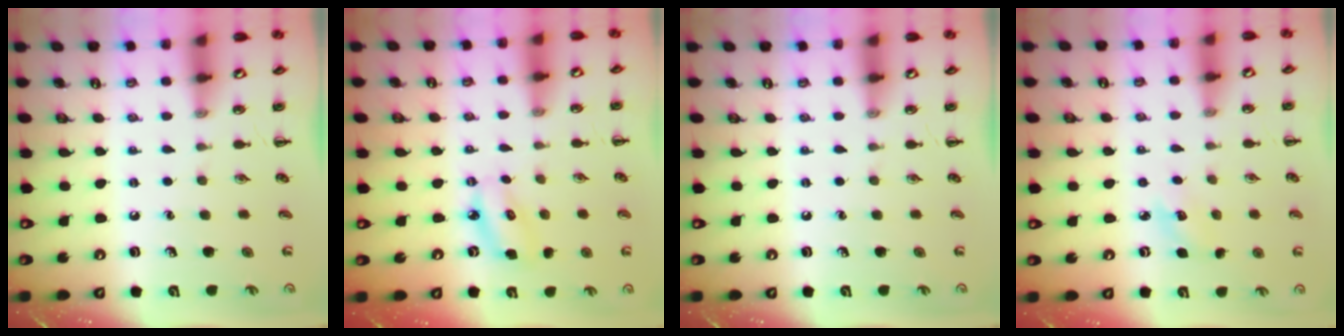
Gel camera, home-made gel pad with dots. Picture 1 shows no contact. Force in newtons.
{"total": 5.4, "press": 5.3, "slide": 1.3}
{"total": 0.0}
{"total": 4.5, "press": 4.3, "slide": 1.3}